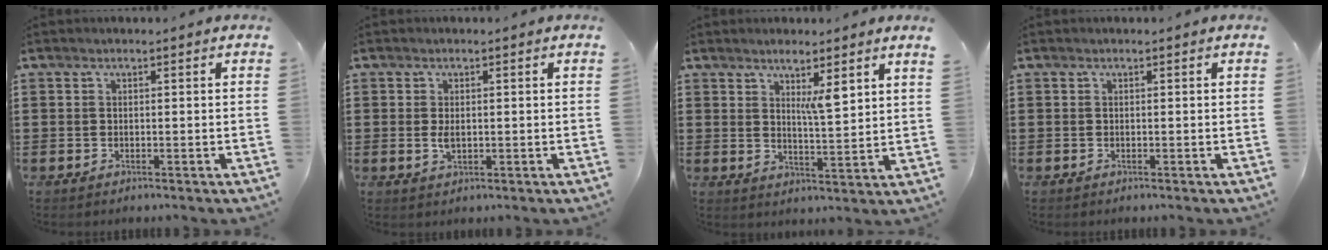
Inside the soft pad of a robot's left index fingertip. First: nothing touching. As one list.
[{"total": 2.1, "force": [0.1, 0.9, 1.9], "torque": [-0.037, 0.001, 0.001]}, {"total": 4.9, "force": [3.4, 0.0, 3.5], "torque": [-0.061, -0.019, 0.053]}, {"total": 0.0}]